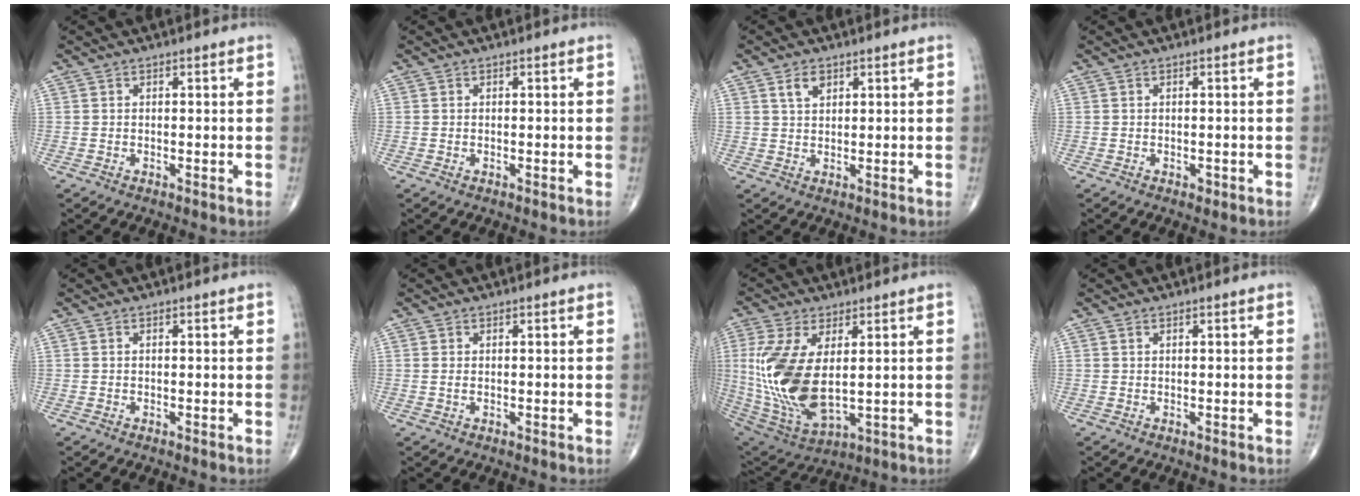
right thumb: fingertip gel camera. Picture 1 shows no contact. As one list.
[{"total": 0.0}, {"total": 3.0, "force": [1.6, 1.8, 1.8], "torque": [-0.024, -0.005, 0.032]}, {"total": 0.8, "force": [-0.4, 0.5, 0.5], "torque": [-0.007, -0.001, -0.005]}, {"total": 0.0}, {"total": 0.7, "force": [0.0, 0.4, 0.6], "torque": [-0.013, -0.001, 0.003]}, {"total": 17.5, "force": [1.4, 8.5, 15.3], "torque": [-0.334, -0.018, 0.047]}, {"total": 0.0}]